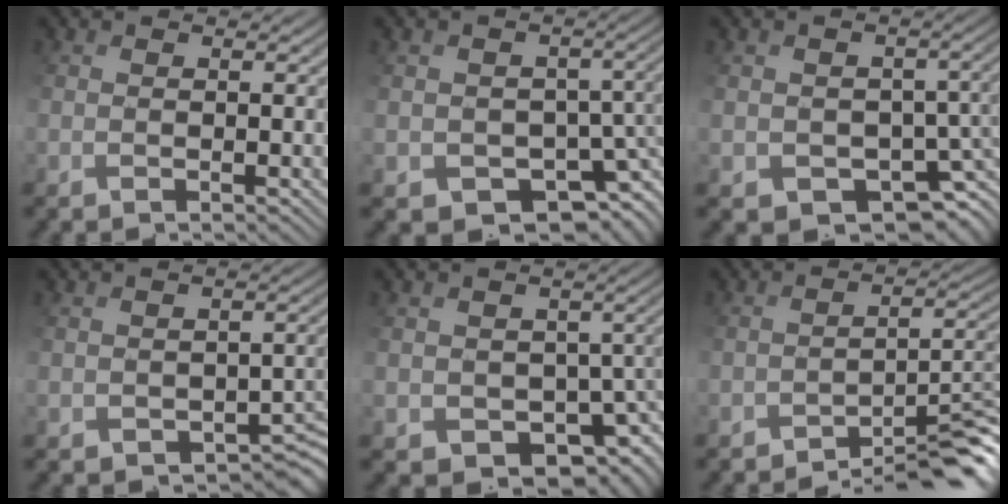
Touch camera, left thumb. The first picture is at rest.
{"total": 8.2, "force": [-2.9, 6.4, 4.2], "torque": [-0.062, -0.024, -0.037]}
{"total": 7.5, "force": [-2.2, 6.1, 3.8], "torque": [-0.059, -0.025, -0.025]}
{"total": 4.9, "force": [-2.6, 3.5, 2.2], "torque": [-0.024, -0.023, -0.035]}
{"total": 6.6, "force": [-1.9, 5.4, 3.4], "torque": [-0.048, -0.022, -0.026]}
{"total": 6.0, "force": [-4.8, 1.2, 3.5], "torque": [-0.030, 0.003, -0.073]}